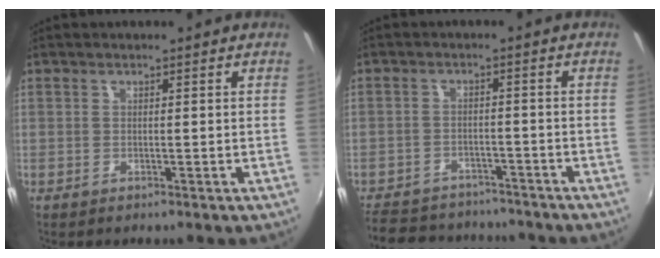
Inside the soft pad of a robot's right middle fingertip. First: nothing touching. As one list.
[{"total": 14.6, "force": [-12.4, 6.2, 4.6], "torque": [-0.124, 0.013, -0.178]}]